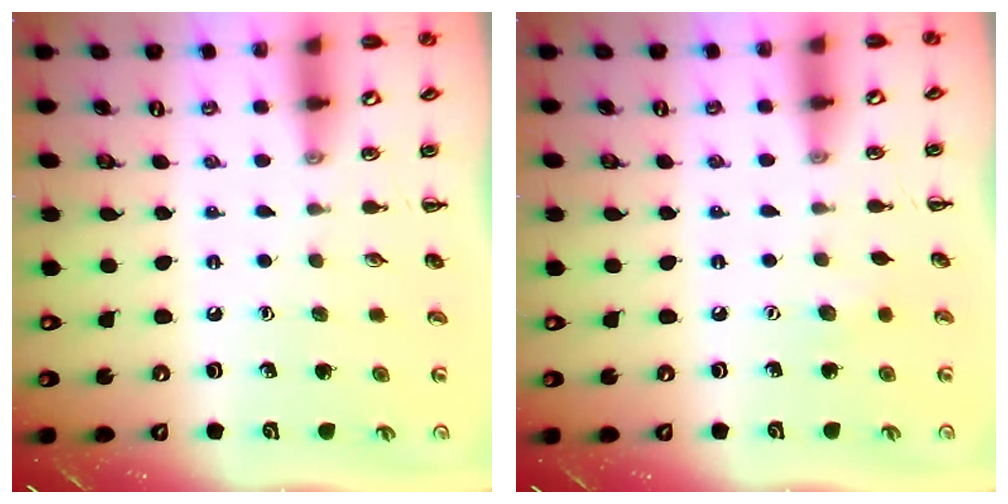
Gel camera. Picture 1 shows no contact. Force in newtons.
{"total": 2.5, "press": 2.4, "slide": 0.6}